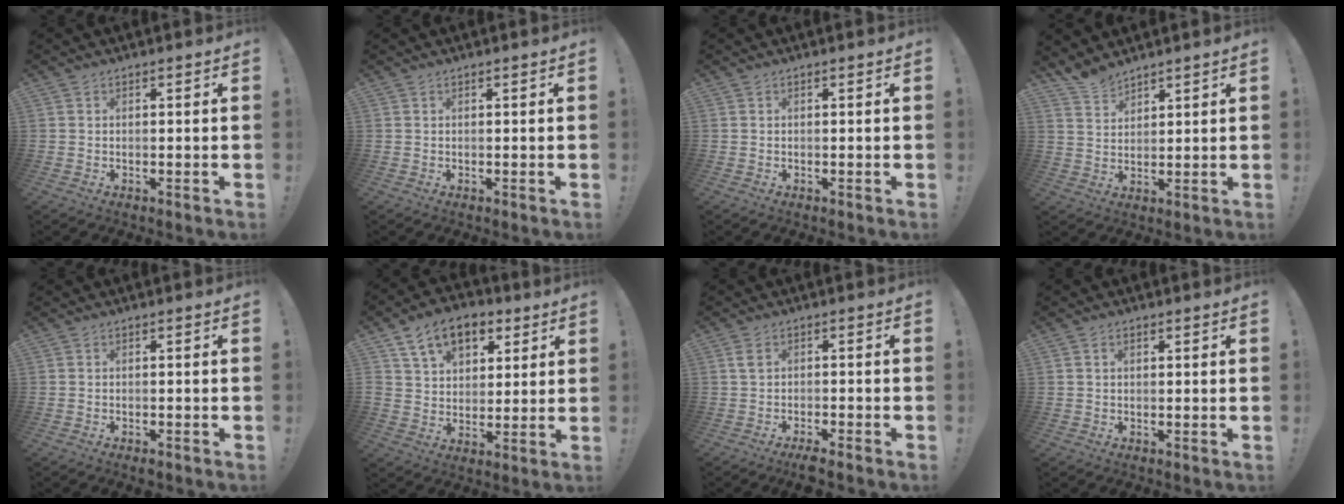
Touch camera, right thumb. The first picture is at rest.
{"total": 0.0}
{"total": 0.0}
{"total": 5.4, "force": [5.1, 1.6, 1.2], "torque": [-0.023, -0.030, 0.097]}
{"total": 1.1, "force": [-1.0, 0.3, 0.5], "torque": [-0.004, 0.001, -0.017]}
{"total": 13.3, "force": [6.6, 9.0, 7.2], "torque": [-0.111, -0.022, 0.125]}
{"total": 3.7, "force": [-2.1, 1.0, 2.9], "torque": [-0.058, 0.006, -0.037]}
{"total": 1.0, "force": [0.3, 0.8, 0.6], "torque": [-0.007, 0.002, 0.003]}